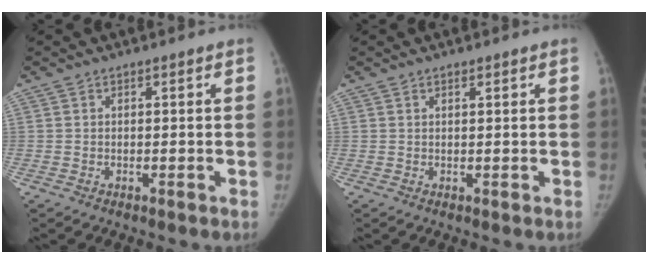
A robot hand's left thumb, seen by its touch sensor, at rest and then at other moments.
{"total": 0.9, "force": [0.7, 0.4, 0.5], "torque": [-0.007, -0.003, 0.010]}